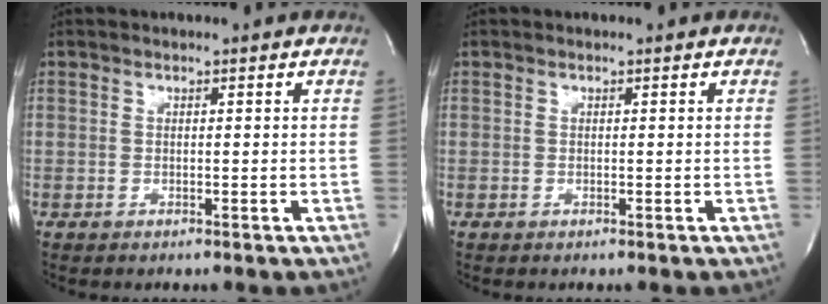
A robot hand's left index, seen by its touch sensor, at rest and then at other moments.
{"total": 0.0}